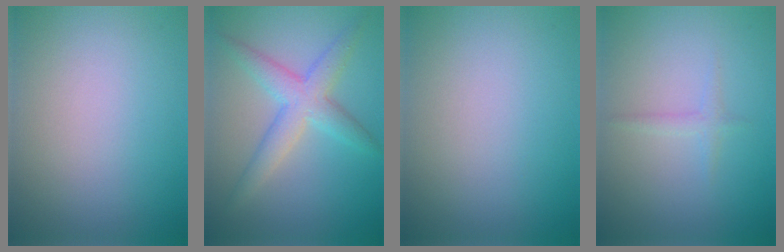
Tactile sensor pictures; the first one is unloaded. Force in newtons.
{"total": 4.3, "press": 4.3, "slide": 0.1}
{"total": 0.0}
{"total": 1.0, "press": 1.0, "slide": 0.1}